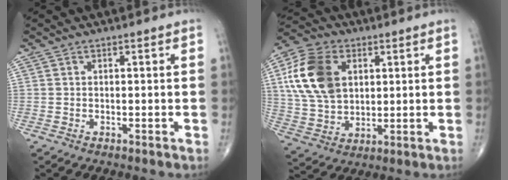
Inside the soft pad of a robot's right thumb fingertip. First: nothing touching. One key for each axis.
{"total": 15.8, "fx": 4.1, "fy": 10.9, "fz": 10.7, "tx": -0.197, "ty": -0.001, "tz": 0.077}